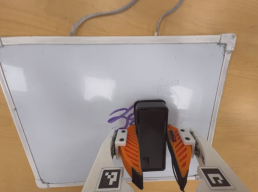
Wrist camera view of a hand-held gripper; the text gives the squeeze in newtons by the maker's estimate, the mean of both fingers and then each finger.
{"total": 12.2, "left": 12.0, "right": 12.3}